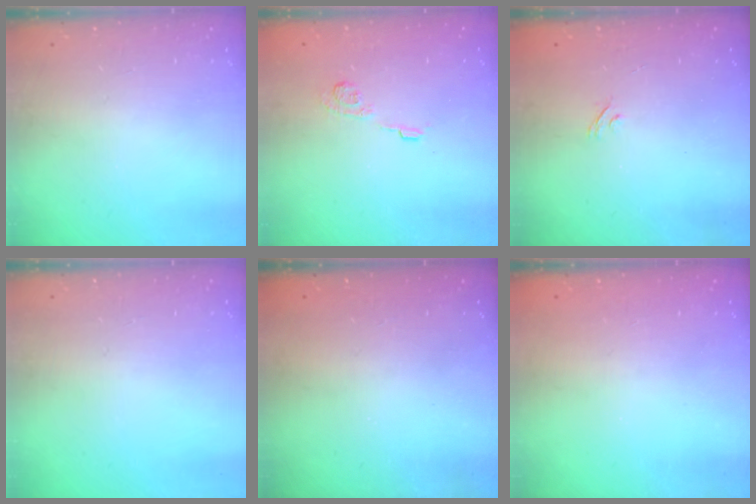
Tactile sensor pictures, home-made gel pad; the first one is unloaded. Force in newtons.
{"total": 5.2, "press": 5.1, "slide": 0.9}
{"total": 2.2, "press": 1.9, "slide": 1.1}
{"total": 0.0}
{"total": 2.3, "press": 2.2, "slide": 0.8}
{"total": 2.3, "press": 2.2, "slide": 0.8}